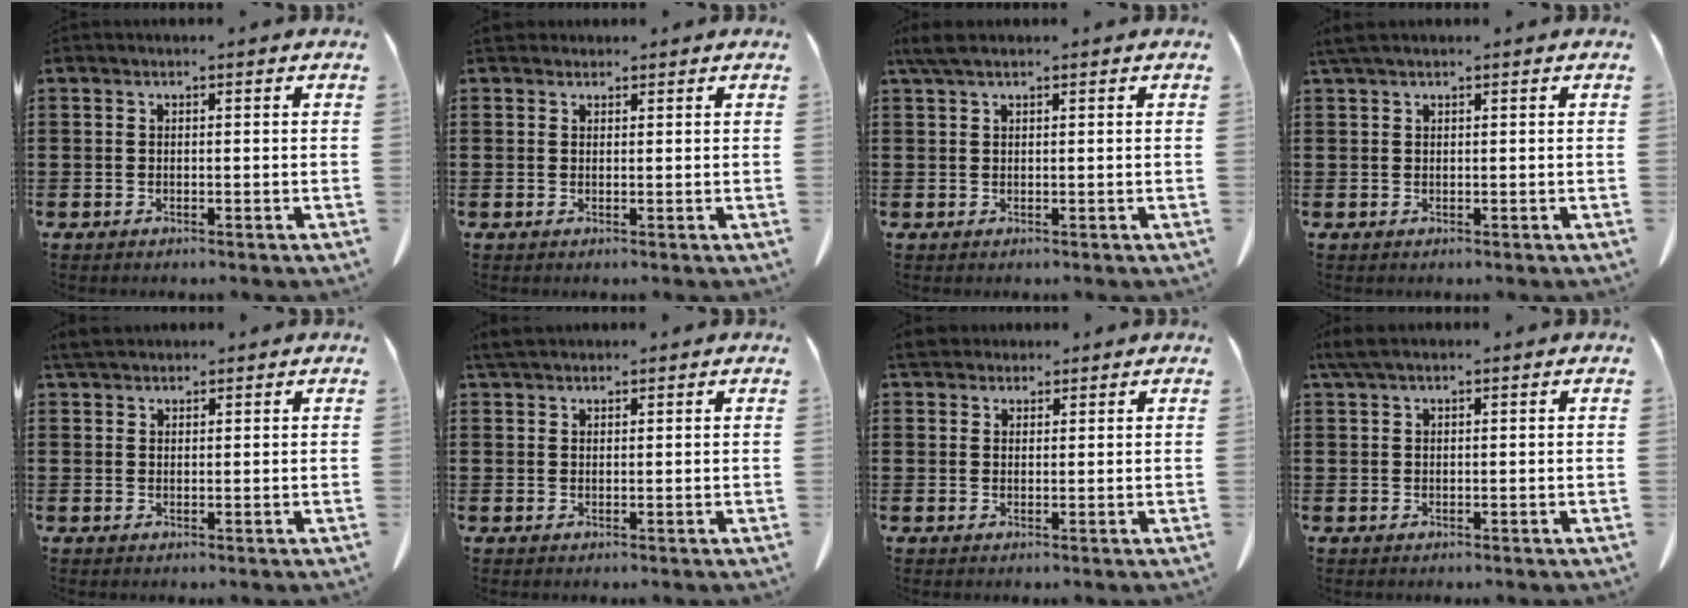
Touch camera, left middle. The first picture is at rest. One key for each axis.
{"total": 1.2, "fx": 1.0, "fy": 0.6, "fz": 0.2, "tx": -0.007, "ty": 0.004, "tz": 0.020}
{"total": 2.4, "fx": 1.4, "fy": 0.6, "fz": 1.8, "tx": -0.038, "ty": 0.003, "tz": 0.026}
{"total": 1.4, "fx": 1.0, "fy": 0.3, "fz": 0.9, "tx": -0.022, "ty": 0.003, "tz": 0.018}
{"total": 2.7, "fx": 2.4, "fy": 0.9, "fz": 1.0, "tx": -0.026, "ty": 0.003, "tz": 0.046}
{"total": 2.5, "fx": 2.2, "fy": 0.8, "fz": 1.0, "tx": -0.027, "ty": 0.004, "tz": 0.042}
{"total": 3.4, "fx": 3.0, "fy": 1.4, "fz": 1.0, "tx": -0.020, "ty": -0.002, "tz": 0.055}
{"total": 2.2, "fx": 1.3, "fy": 0.5, "fz": 1.7, "tx": -0.037, "ty": 0.003, "tz": 0.024}